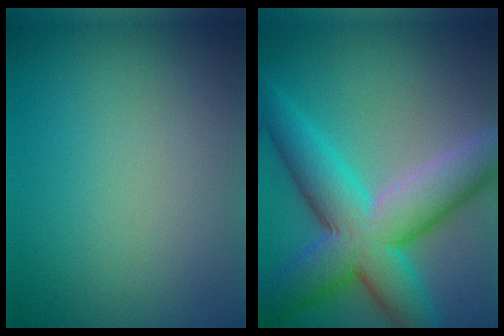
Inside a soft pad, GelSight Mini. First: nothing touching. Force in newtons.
{"total": 10.6, "press": 10.6, "slide": 0.4}